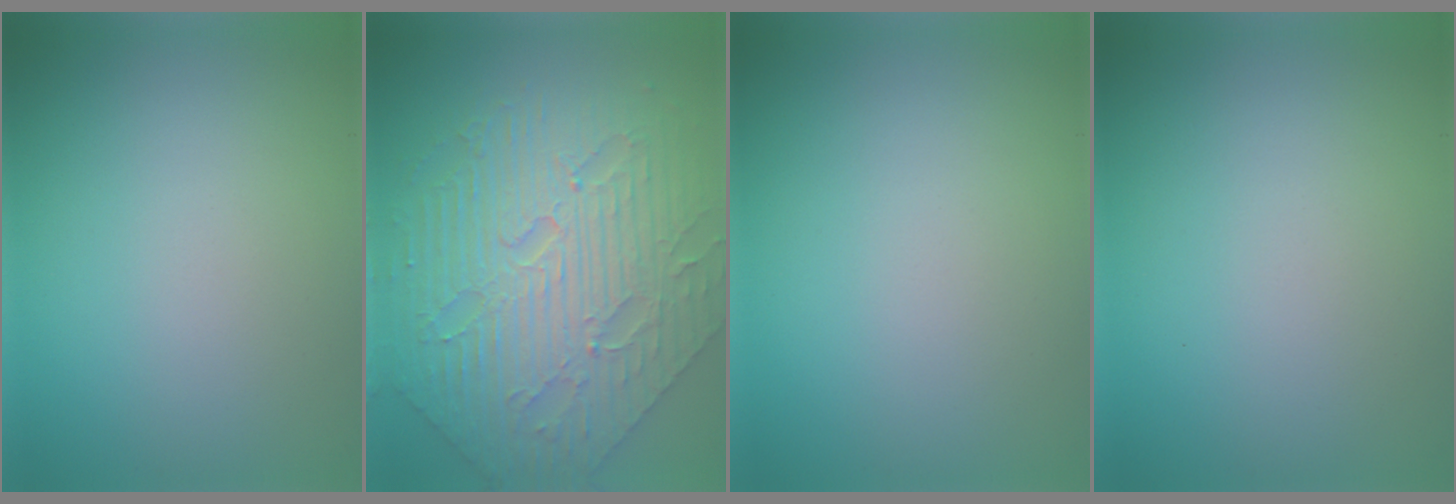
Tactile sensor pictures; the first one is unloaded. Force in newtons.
{"total": 8.9, "press": 6.8, "slide": 5.7}
{"total": 0.0}
{"total": 0.0}